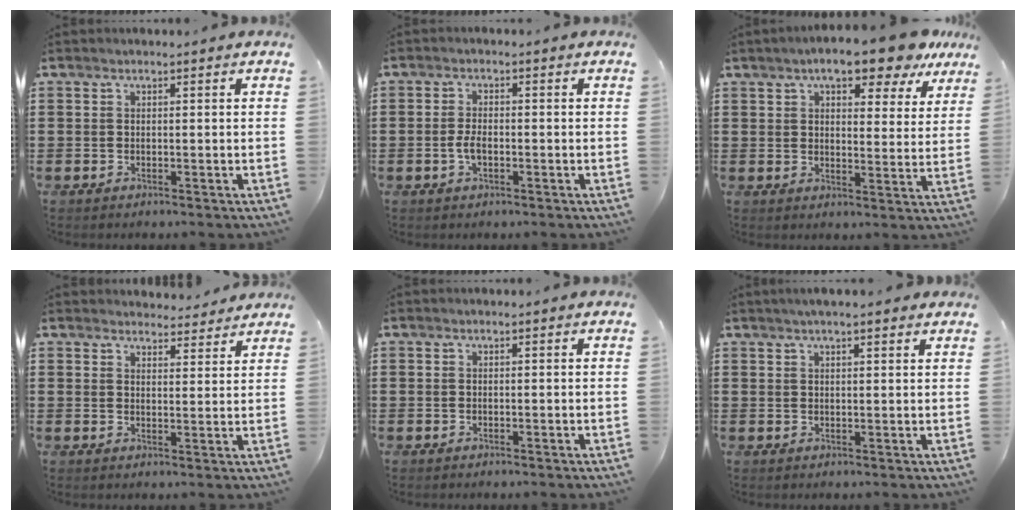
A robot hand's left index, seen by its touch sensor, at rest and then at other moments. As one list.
[{"total": 2.7, "force": [-0.8, 1.2, 2.3], "torque": [-0.059, -0.002, -0.020]}, {"total": 8.9, "force": [7.1, 2.0, 4.9], "torque": [-0.083, -0.021, 0.122]}, {"total": 3.6, "force": [3.5, 0.6, 0.1], "torque": [-0.004, -0.016, 0.064]}, {"total": 0.0}, {"total": 2.5, "force": [2.0, 0.3, 1.4], "torque": [-0.031, 0.007, 0.036]}]